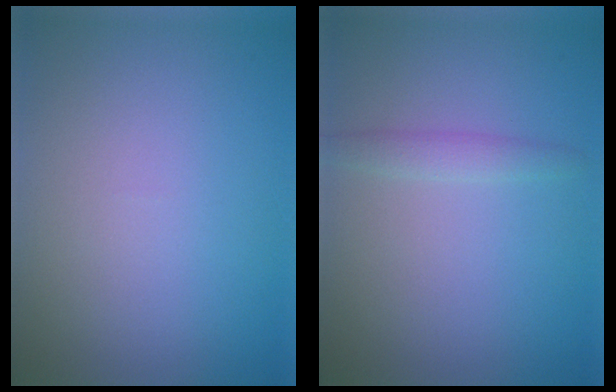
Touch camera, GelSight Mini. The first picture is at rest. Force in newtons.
{"total": 1.4, "press": 1.4, "slide": 0.1}